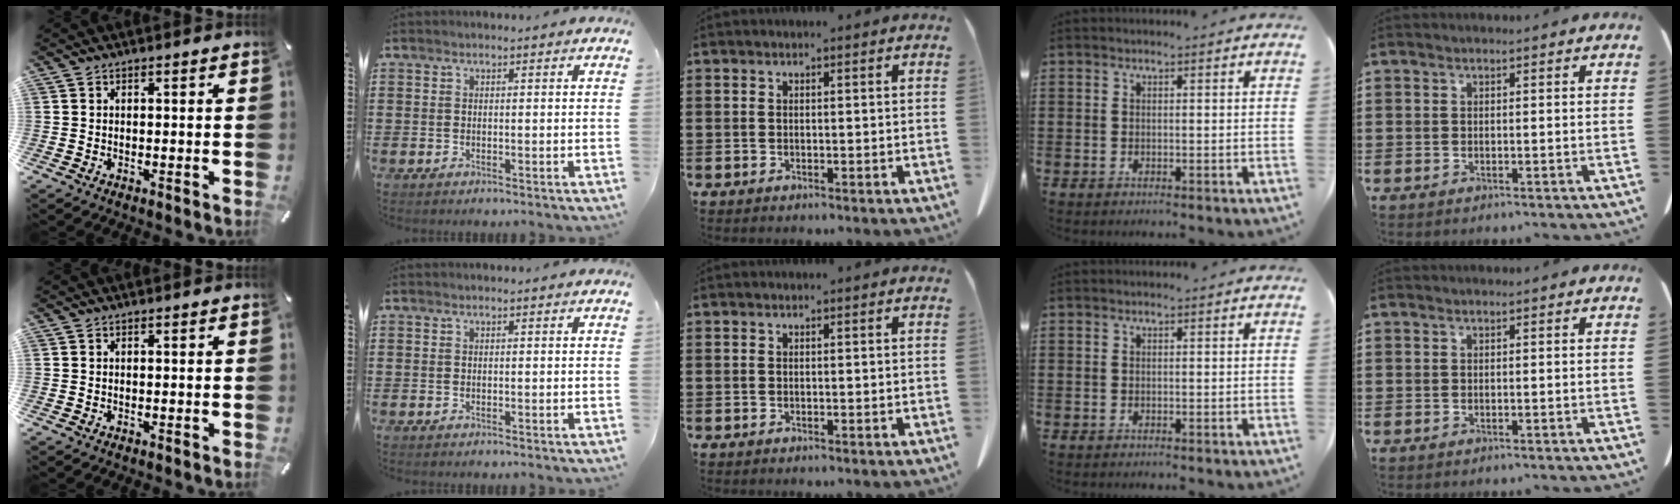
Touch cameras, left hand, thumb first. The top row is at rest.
{}